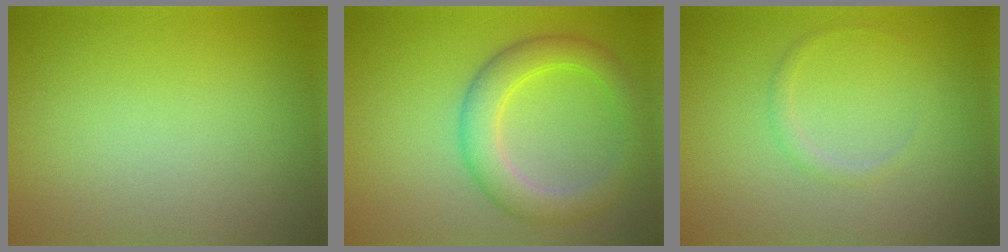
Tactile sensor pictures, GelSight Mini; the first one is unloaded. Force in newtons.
{"total": 4.8, "press": 4.8, "slide": 0.2}
{"total": 1.0, "press": 1.0, "slide": 0.1}